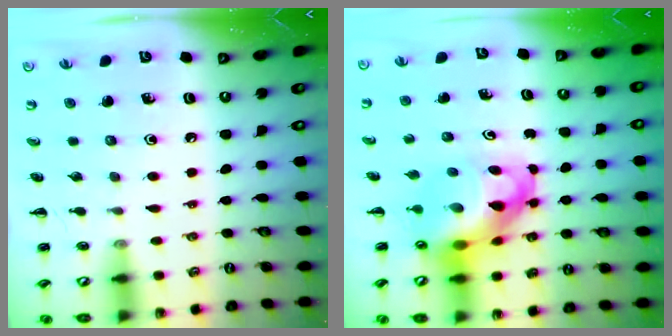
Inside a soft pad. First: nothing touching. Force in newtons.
{"total": 9.5, "press": 9.2, "slide": 2.6}